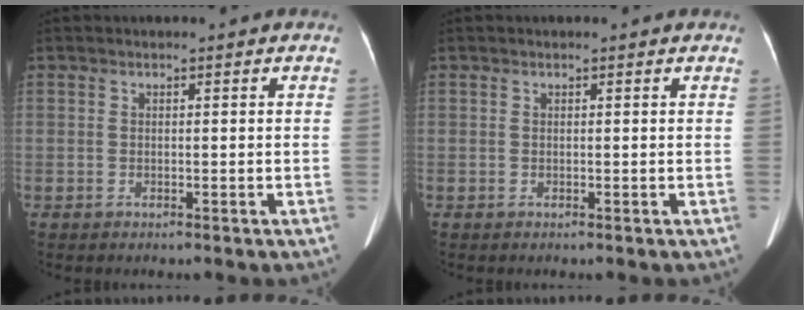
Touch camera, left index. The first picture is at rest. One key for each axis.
{"total": 0.0}